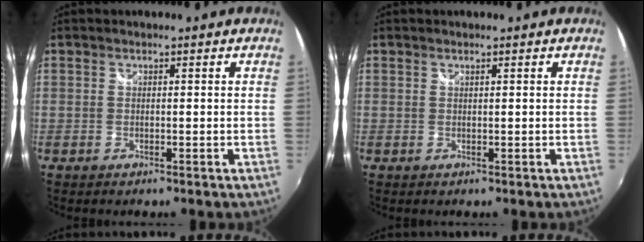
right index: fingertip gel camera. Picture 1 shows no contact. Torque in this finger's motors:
{"motor_torque": [0.40, 0.31, -0.03, 0.00]}